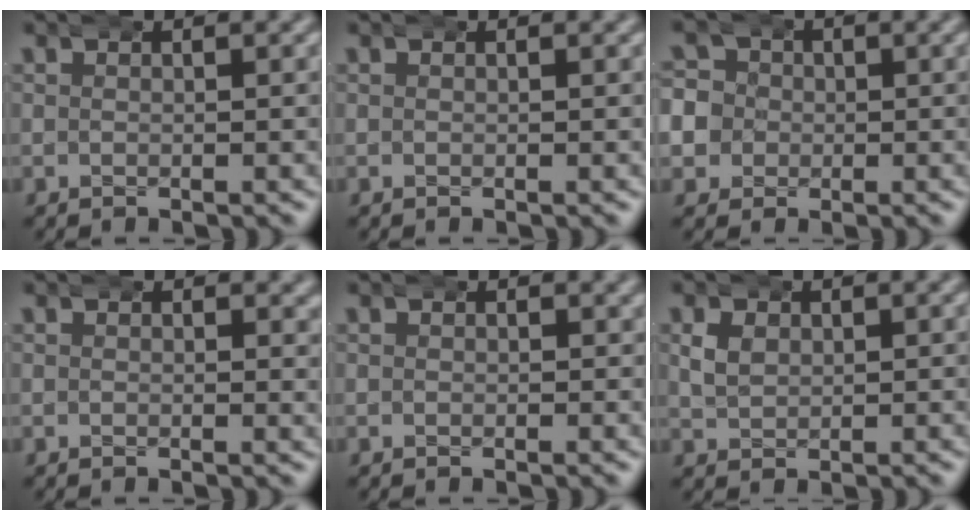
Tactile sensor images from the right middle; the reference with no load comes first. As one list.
[{"total": 0.0}, {"total": 5.7, "force": [0.2, 5.5, 1.6], "torque": [-0.045, -0.009, -0.003]}, {"total": 0.8, "force": [0.7, 0.2, 0.3], "torque": [-0.002, 0.001, 0.006]}, {"total": 0.5, "force": [0.2, 0.4, 0.2], "torque": [0.000, -0.005, 0.004]}, {"total": 1.4, "force": [0.6, 1.3, 0.3], "torque": [-0.008, -0.004, 0.016]}]